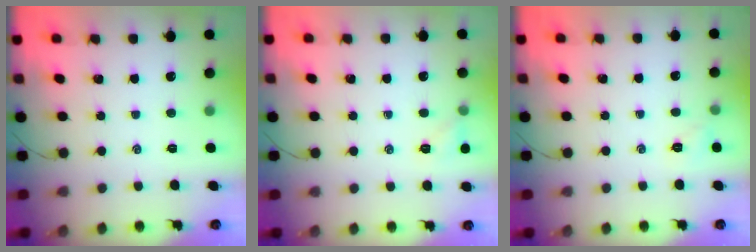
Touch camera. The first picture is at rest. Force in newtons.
{"total": 5.3, "press": 5.1, "slide": 1.4}
{"total": 5.2, "press": 5.0, "slide": 1.5}